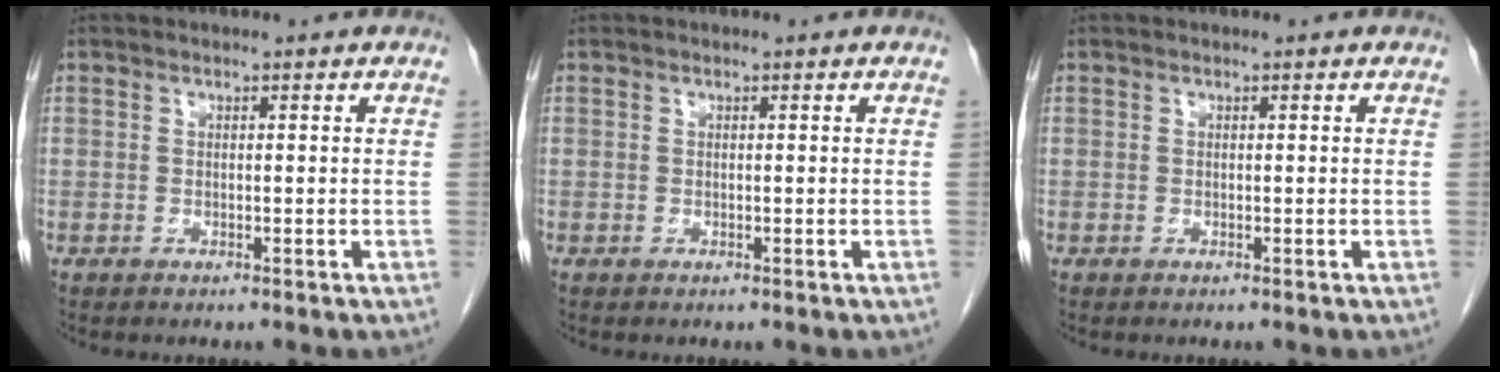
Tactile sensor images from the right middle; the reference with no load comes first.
{"total": 0.0}
{"total": 0.0}